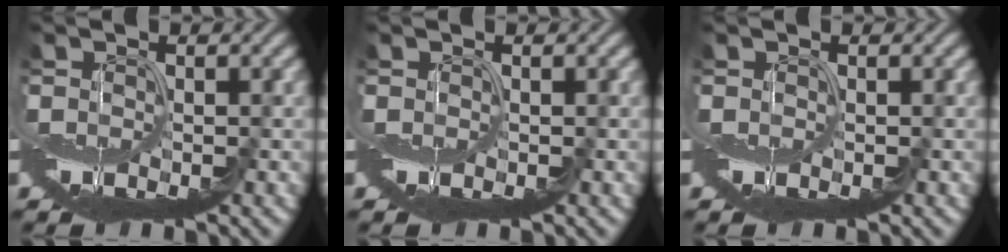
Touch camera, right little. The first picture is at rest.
{"total": 0.0}
{"total": 0.0}